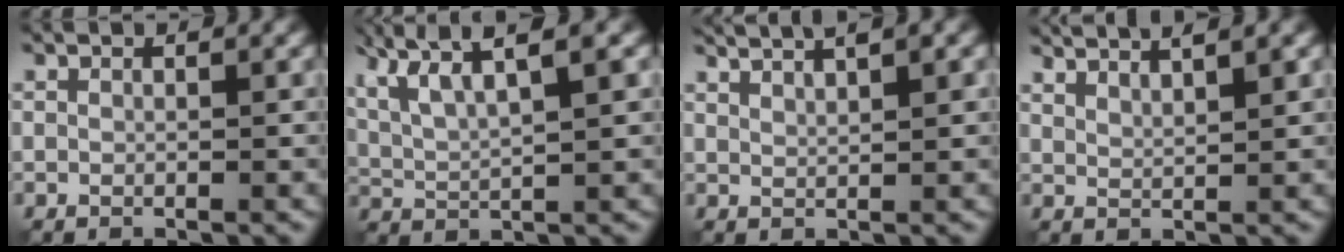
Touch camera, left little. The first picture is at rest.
{"total": 7.1, "force": [4.2, 1.6, 5.5], "torque": [-0.103, 0.021, 0.068]}
{"total": 4.0, "force": [2.7, 0.8, 2.8], "torque": [-0.027, 0.009, 0.029]}
{"total": 4.3, "force": [3.5, 0.7, 2.4], "torque": [-0.021, 0.009, 0.041]}